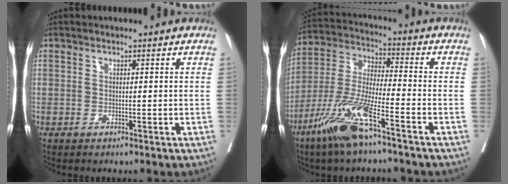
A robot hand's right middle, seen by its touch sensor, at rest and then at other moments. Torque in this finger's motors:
{"motor_torque": [1.47, -0.67, 0.72, 0.21]}